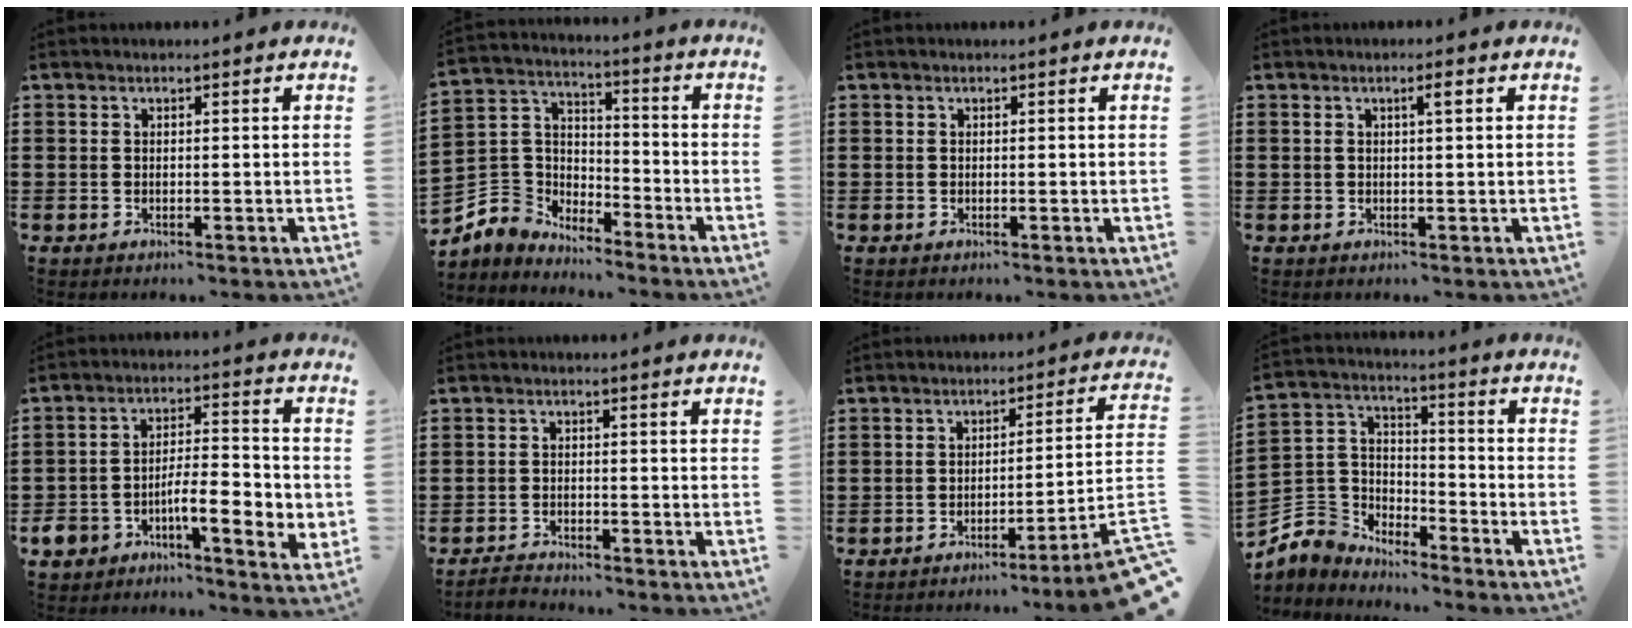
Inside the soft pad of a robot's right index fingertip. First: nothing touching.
{"total": 4.5, "force": [-2.9, 3.5, -0.5], "torque": [-0.029, -0.004, -0.067]}
{"total": 0.0}
{"total": 1.7, "force": [0.6, 0.2, 1.6], "torque": [-0.031, 0.004, 0.007]}
{"total": 8.8, "force": [-3.6, 3.9, 7.0], "torque": [-0.122, 0.003, -0.067]}
{"total": 1.7, "force": [-1.7, 0.1, 0.0], "torque": [-0.005, 0.003, -0.037]}
{"total": 6.0, "force": [-3.8, -0.2, 4.6], "torque": [-0.067, -0.022, -0.079]}
{"total": 4.6, "force": [-3.1, 3.4, -0.3], "torque": [-0.039, -0.006, -0.073]}